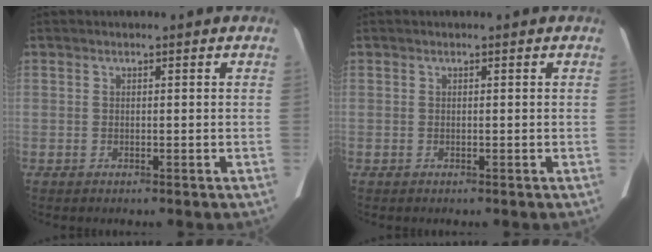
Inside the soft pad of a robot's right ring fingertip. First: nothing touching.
{"total": 0.0}